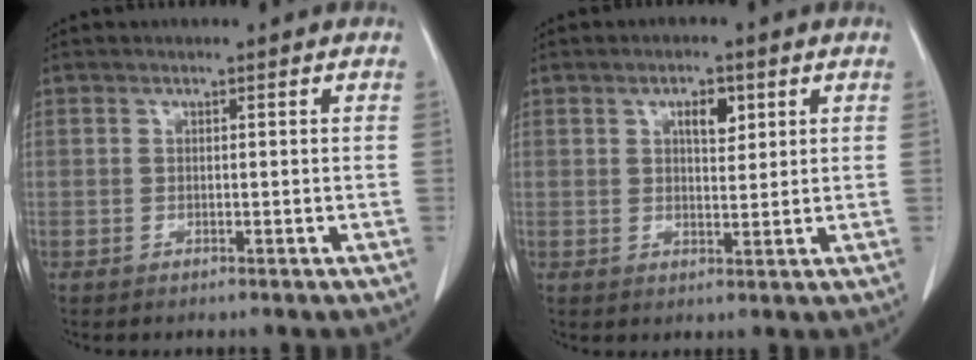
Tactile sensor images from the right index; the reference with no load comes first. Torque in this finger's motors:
{"motor_torque": [0.32, 0.05, 0.13, 0.05]}